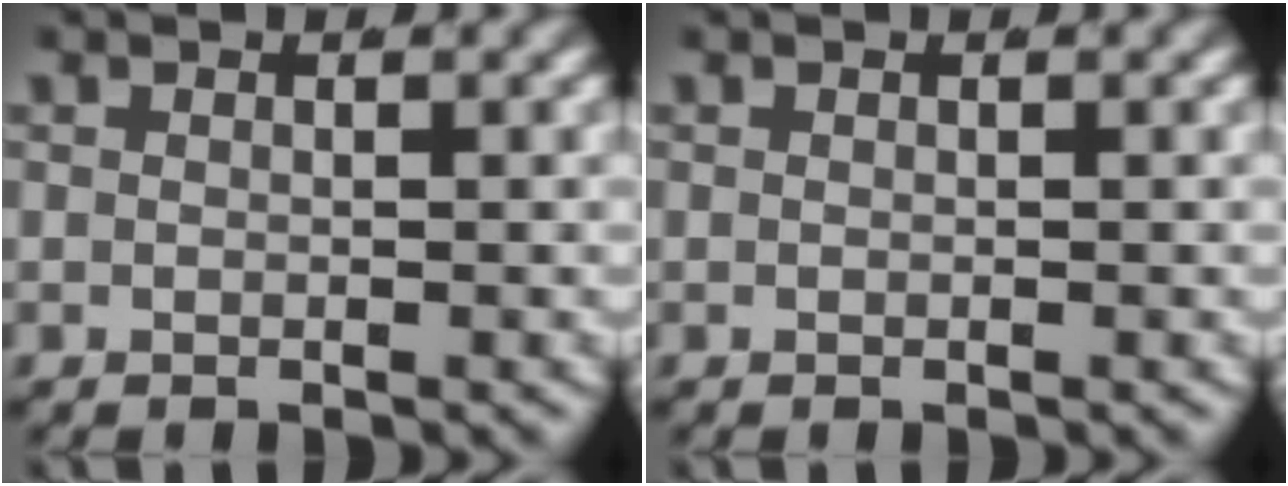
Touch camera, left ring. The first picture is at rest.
{"total": 0.0}